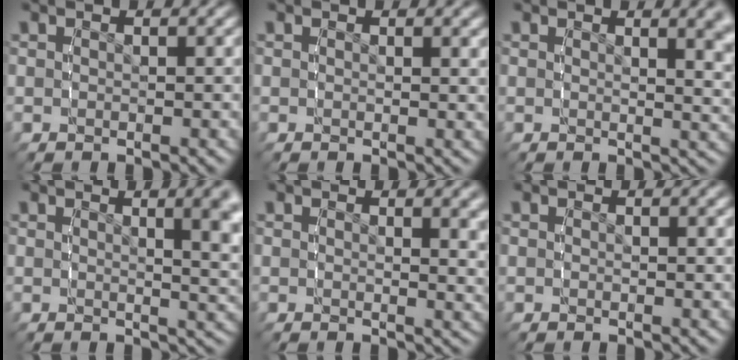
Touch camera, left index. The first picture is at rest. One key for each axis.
{"total": 0.6, "fx": 0.3, "fy": -0.3, "fz": 0.4, "tx": -0.008, "ty": -0.006, "tz": 0.007}
{"total": 2.9, "fx": 1.7, "fy": -0.1, "fz": 2.3, "tx": -0.021, "ty": -0.007, "tz": 0.027}
{"total": 4.8, "fx": 1.7, "fy": 0.8, "fz": 4.4, "tx": -0.038, "ty": 0.004, "tz": 0.025}
{"total": 1.8, "fx": 1.0, "fy": -0.4, "fz": 1.4, "tx": -0.016, "ty": -0.012, "tz": 0.018}
{"total": 0.0}